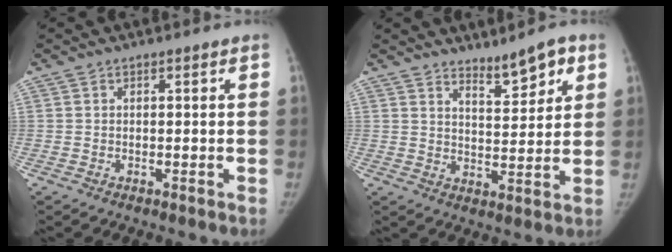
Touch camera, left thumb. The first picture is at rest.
{"total": 6.9, "force": [4.9, 2.1, 4.4], "torque": [-0.047, -0.039, 0.078]}